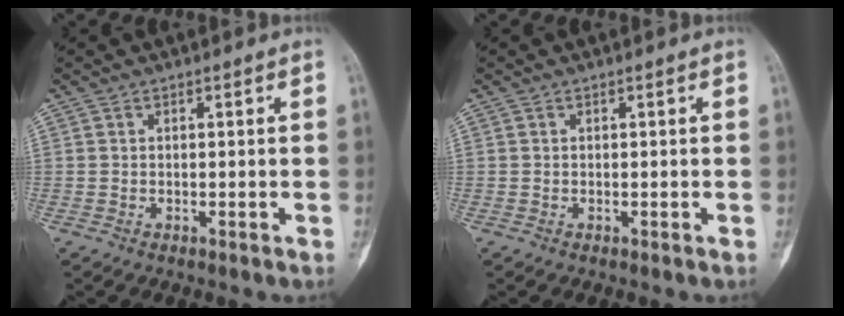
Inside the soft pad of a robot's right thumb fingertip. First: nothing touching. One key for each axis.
{"total": 0.0}